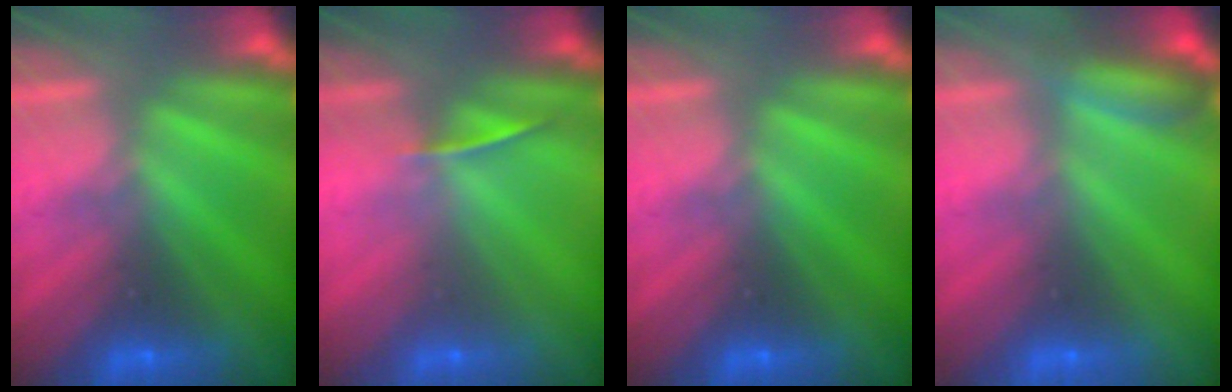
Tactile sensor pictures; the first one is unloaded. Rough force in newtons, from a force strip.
{"total": 1.3}
{"total": 0.0}
{"total": 2.8}